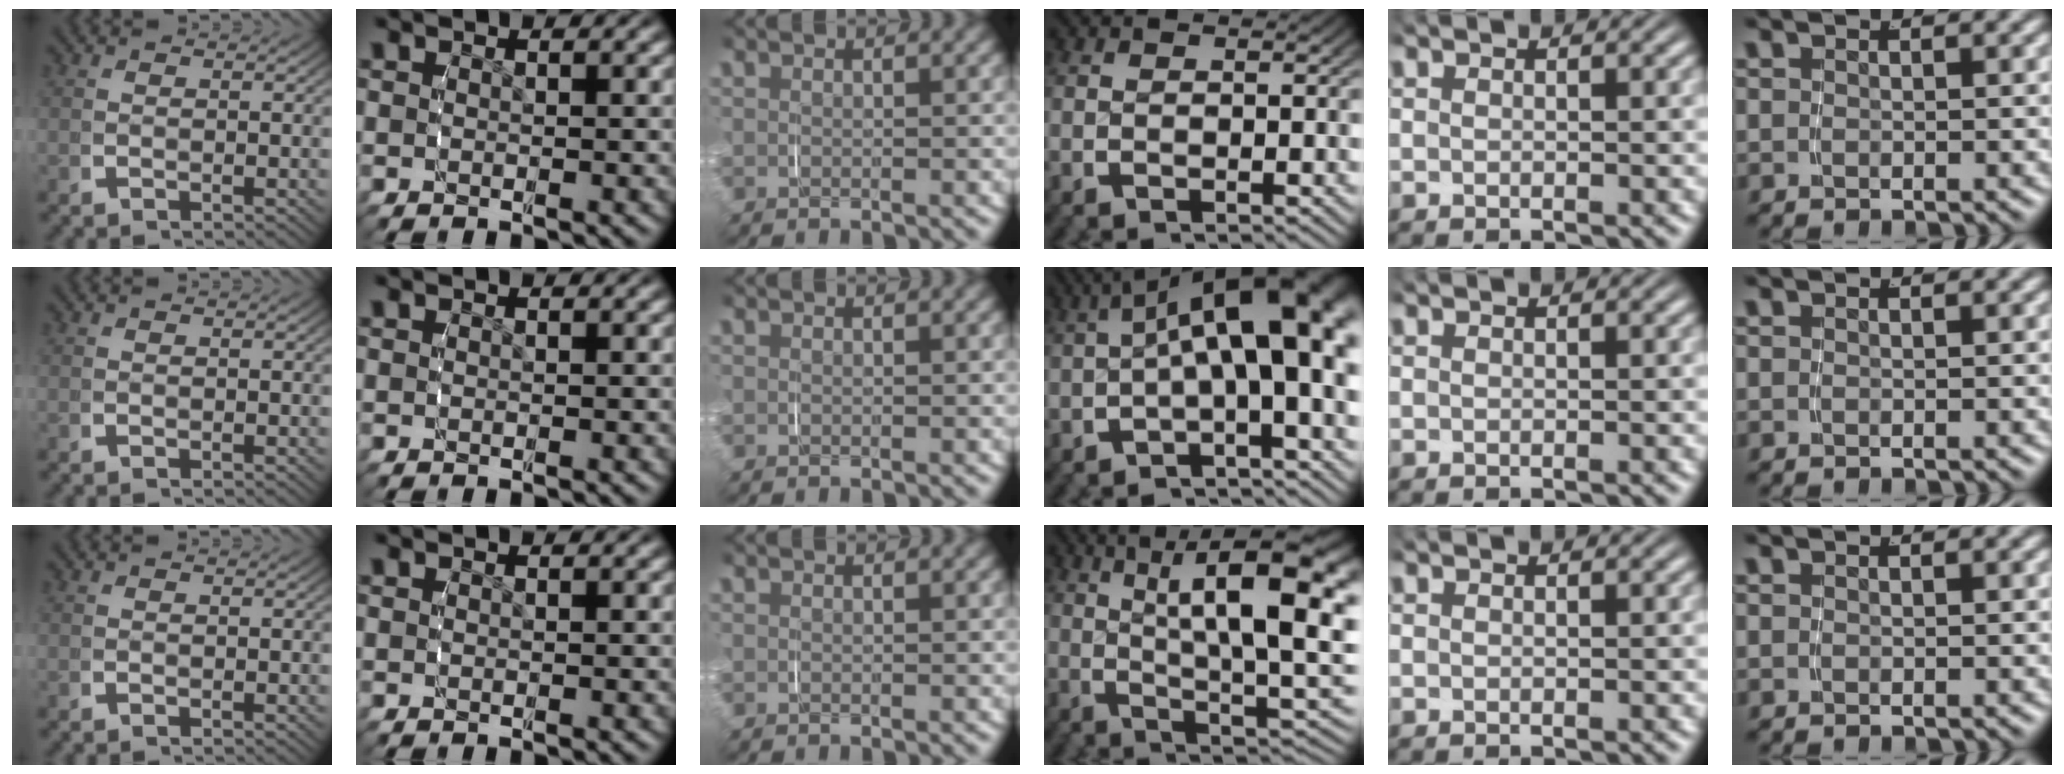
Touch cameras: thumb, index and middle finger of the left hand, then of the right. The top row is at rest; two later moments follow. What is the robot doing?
{"motion": "grasp_and_lifting", "object": "measuring cup"}